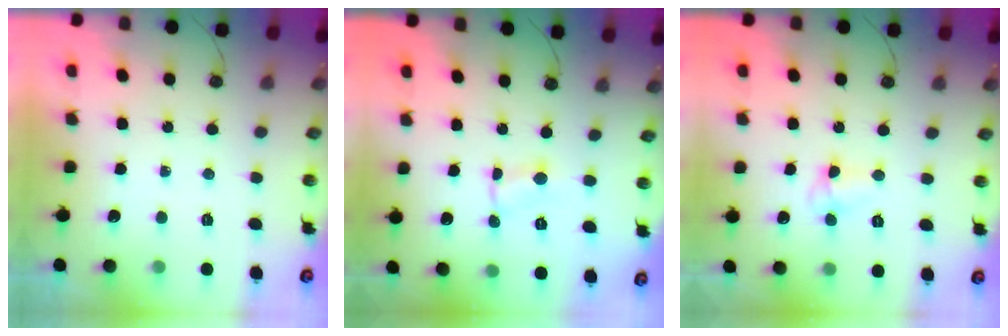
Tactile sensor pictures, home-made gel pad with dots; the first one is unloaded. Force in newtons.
{"total": 1.2, "press": 1.2, "slide": 0.2}
{"total": 3.5, "press": 3.5, "slide": 0.3}